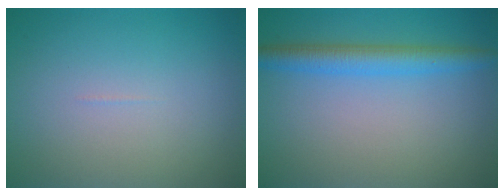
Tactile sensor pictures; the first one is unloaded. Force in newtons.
{"total": 3.6, "press": 3.5, "slide": 0.2}